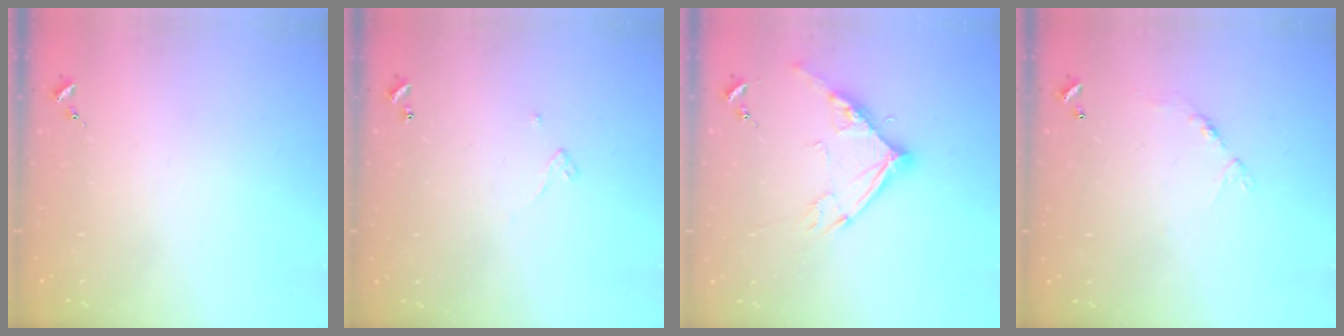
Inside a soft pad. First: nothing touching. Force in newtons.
{"total": 3.2, "press": 3.2, "slide": 0.1}
{"total": 12.9, "press": 12.8, "slide": 1.3}
{"total": 5.9, "press": 5.9, "slide": 0.4}